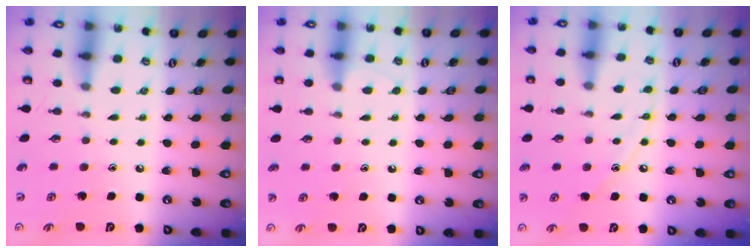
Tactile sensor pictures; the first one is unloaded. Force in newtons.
{"total": 3.9, "press": 3.9, "slide": 0.3}
{"total": 7.4, "press": 7.4, "slide": 0.6}